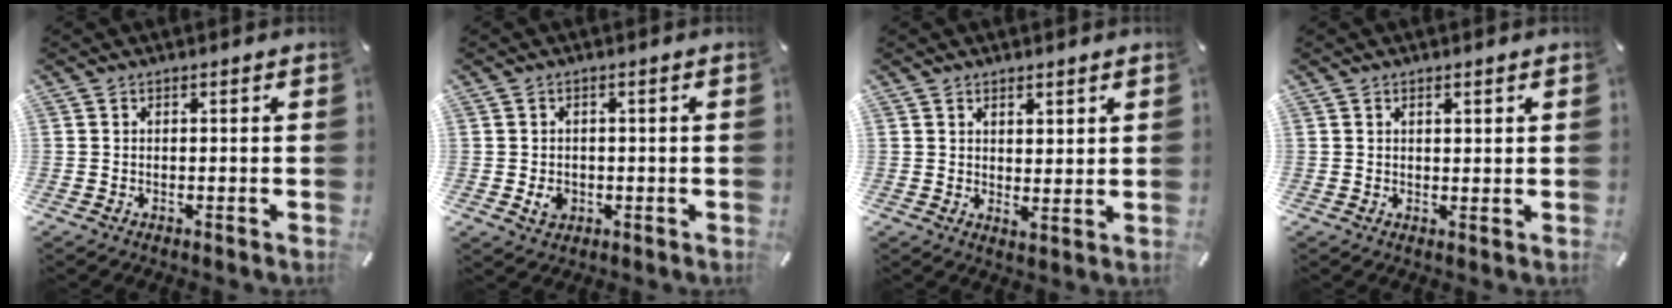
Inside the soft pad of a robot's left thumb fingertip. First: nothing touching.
{"total": 3.2, "force": [-0.6, 2.6, 1.7], "torque": [-0.029, -0.002, -0.013]}
{"total": 2.5, "force": [2.1, 1.2, 0.6], "torque": [0.003, -0.015, 0.036]}
{"total": 1.2, "force": [0.8, 0.6, 0.6], "torque": [-0.012, 0.001, 0.014]}